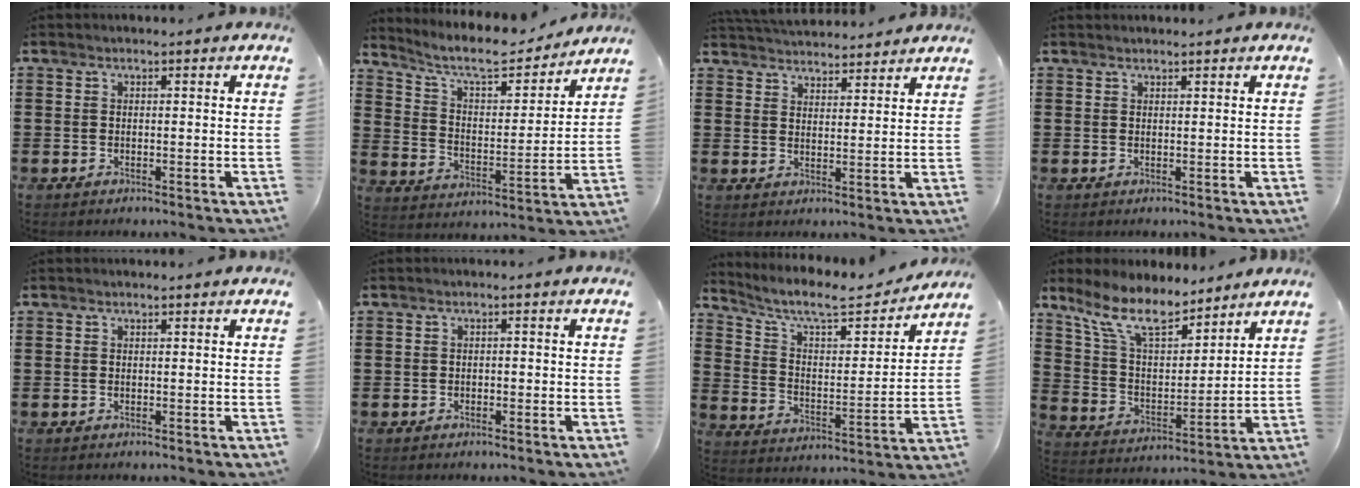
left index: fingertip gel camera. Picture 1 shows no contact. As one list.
[{"total": 8.2, "force": [7.4, 1.2, 3.4], "torque": [-0.097, -0.047, 0.126]}, {"total": 3.7, "force": [3.7, 0.3, -0.1], "torque": [-0.011, -0.016, 0.067]}, {"total": 0.8, "force": [0.7, 0.0, 0.1], "torque": [-0.004, -0.001, 0.015]}, {"total": 0.0}, {"total": 0.7, "force": [-0.5, 0.4, 0.3], "torque": [-0.009, -0.001, -0.010]}, {"total": 8.3, "force": [7.3, 1.1, 3.7], "torque": [-0.097, -0.051, 0.119]}, {"total": 10.5, "force": [8.5, 2.9, 5.4], "torque": [-0.136, -0.035, 0.154]}]